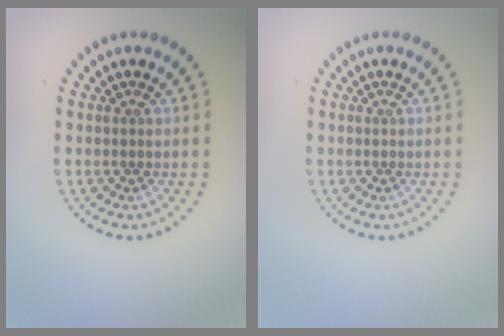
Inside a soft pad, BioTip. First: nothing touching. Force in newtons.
{"total": 0.0}